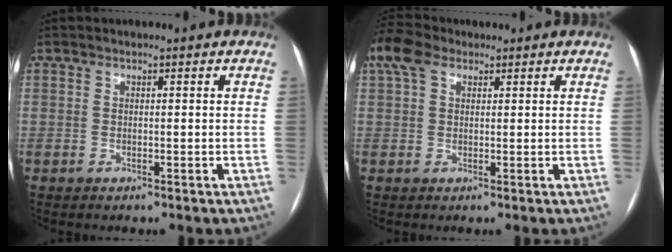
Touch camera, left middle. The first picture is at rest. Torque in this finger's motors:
{"motor_torque": [0.59, -0.53, 0.22, 0.07]}